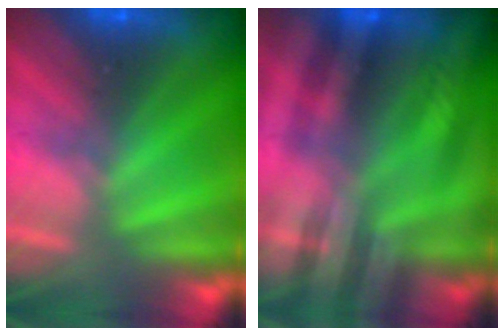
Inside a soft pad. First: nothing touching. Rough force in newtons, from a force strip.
{"total": 2.6}